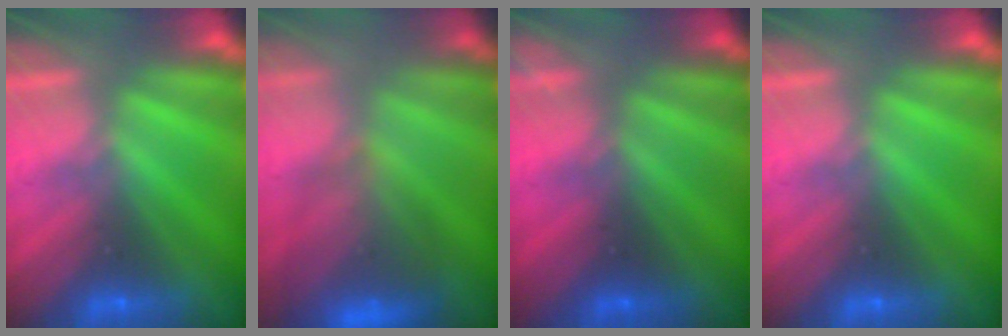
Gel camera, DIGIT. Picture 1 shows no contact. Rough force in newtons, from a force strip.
{"total": 9.3}
{"total": 2.2}
{"total": 0.0}